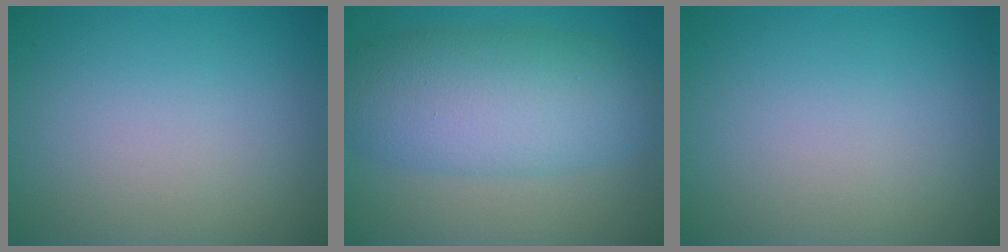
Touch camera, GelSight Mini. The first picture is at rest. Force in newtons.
{"total": 8.2, "press": 8.2, "slide": 0.3}
{"total": 0.0}